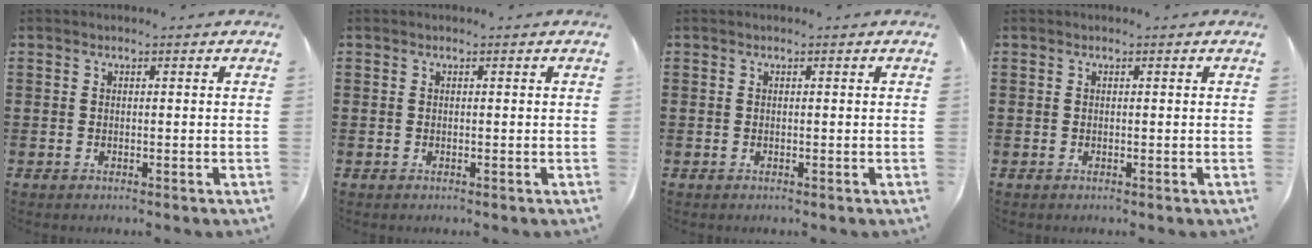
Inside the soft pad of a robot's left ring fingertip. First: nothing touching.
{"total": 0.0}
{"total": 0.0}
{"total": 0.0}